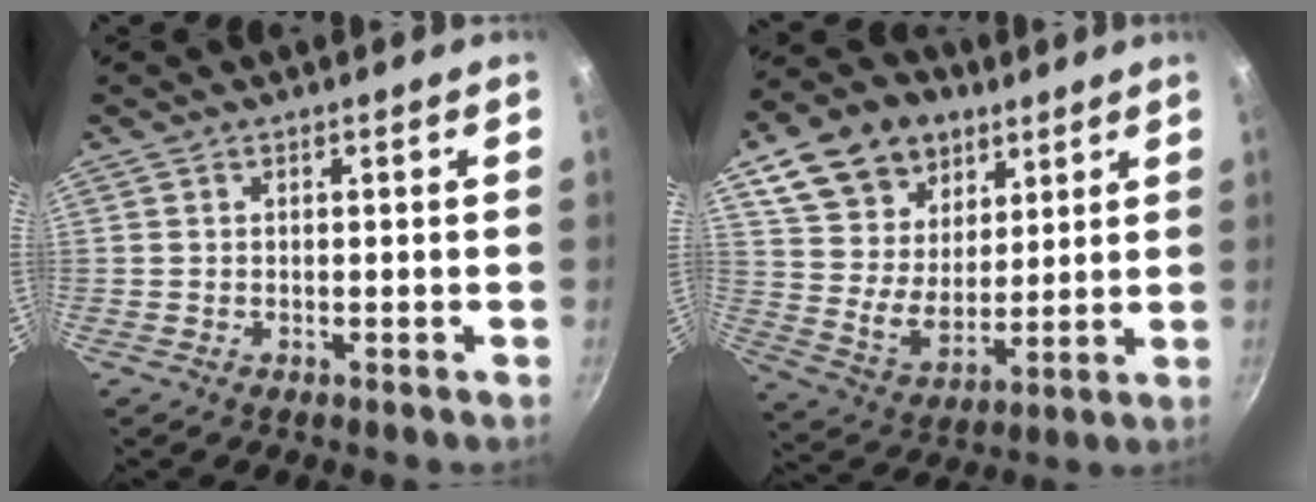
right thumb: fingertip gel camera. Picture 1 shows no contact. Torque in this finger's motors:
{"motor_torque": [-1.34, 1.81, 0.16, -0.03, 0.33]}